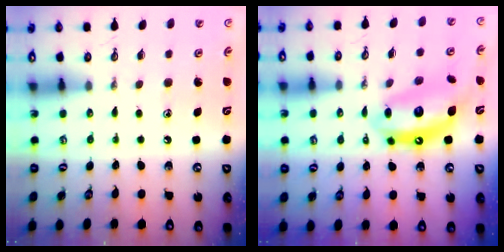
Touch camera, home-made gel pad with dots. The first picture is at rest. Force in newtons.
{"total": 12.3, "press": 12.2, "slide": 1.2}